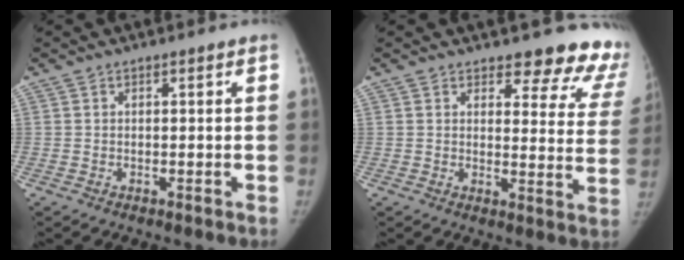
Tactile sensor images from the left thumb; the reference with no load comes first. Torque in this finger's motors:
{"motor_torque": [0.21, -0.06, 0.46, -0.06, 0.01]}